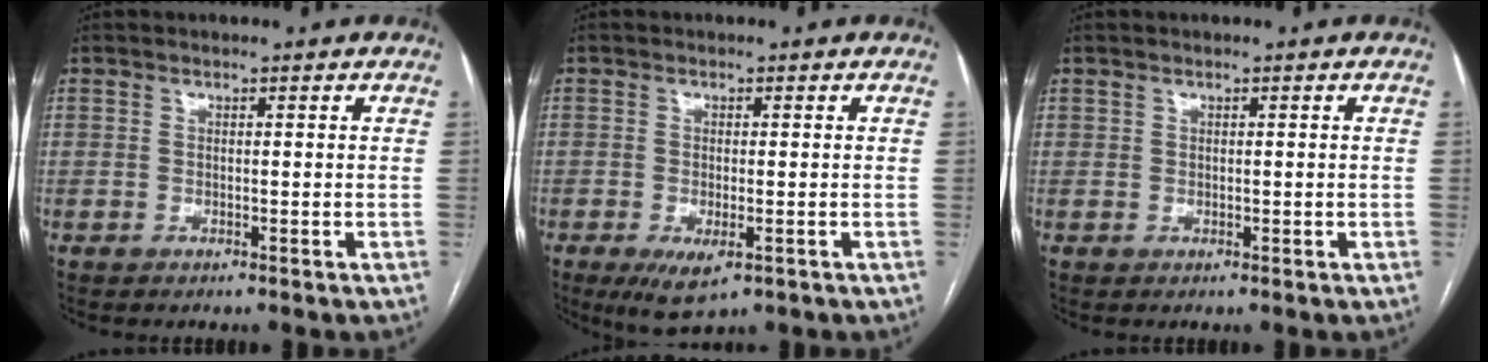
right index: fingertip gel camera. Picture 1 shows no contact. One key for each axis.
{"total": 5.2, "fx": -2.3, "fy": 1.9, "fz": 4.2, "tx": -0.073, "ty": -0.013, "tz": -0.029}
{"total": 0.7, "fx": 0.3, "fy": 0.5, "fz": 0.3, "tx": -0.002, "ty": 0.003, "tz": 0.006}